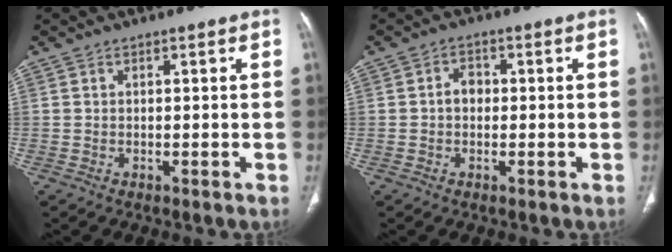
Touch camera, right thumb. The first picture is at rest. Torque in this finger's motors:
{"motor_torque": [-0.09, -0.14, 0.50, -0.22, -0.01]}